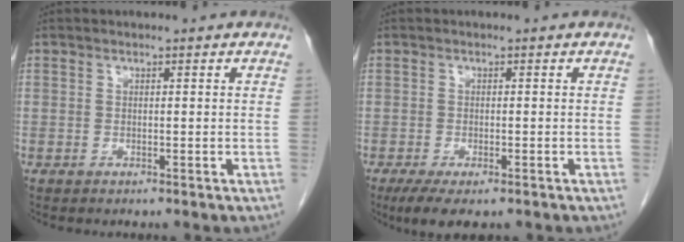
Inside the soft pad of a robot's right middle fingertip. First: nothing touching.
{"total": 5.4, "force": [-3.7, 1.7, 3.6], "torque": [-0.057, -0.012, -0.058]}